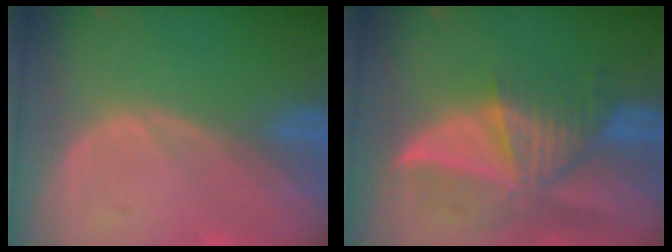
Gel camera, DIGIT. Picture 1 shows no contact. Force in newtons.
{"total": 9.2, "press": 8.3, "slide": 4.0}